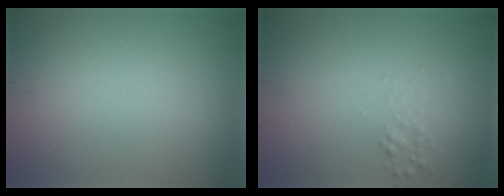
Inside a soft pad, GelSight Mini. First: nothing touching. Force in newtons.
{"total": 1.0, "press": 1.0, "slide": 0.0}